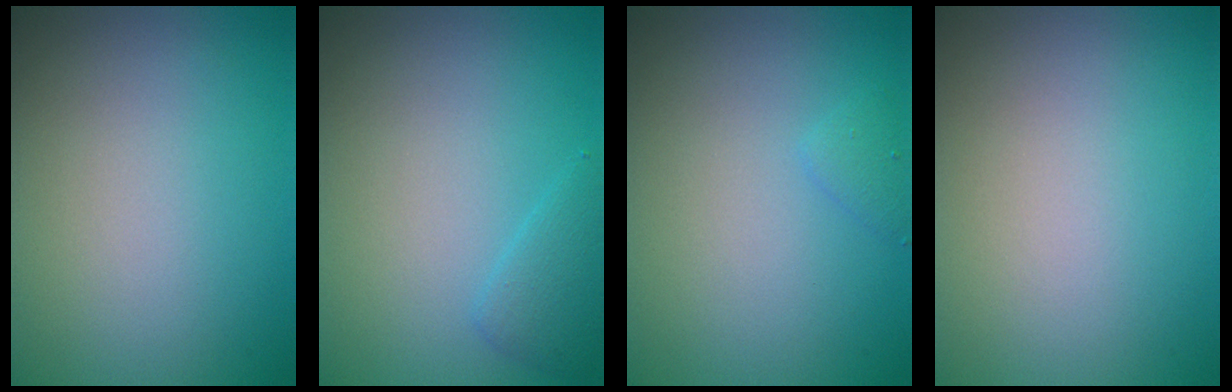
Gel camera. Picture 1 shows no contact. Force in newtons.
{"total": 1.7, "press": 1.7, "slide": 0.1}
{"total": 0.9, "press": 0.9, "slide": 0.0}
{"total": 0.0}